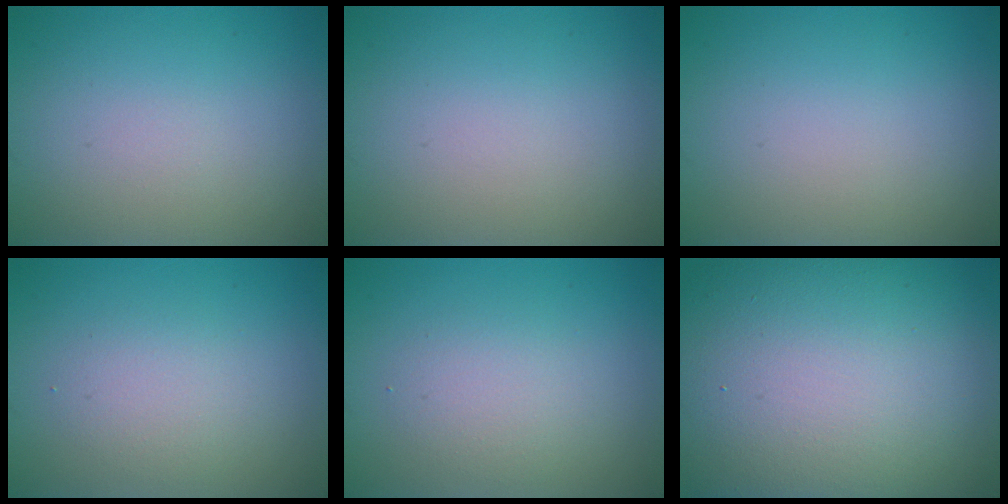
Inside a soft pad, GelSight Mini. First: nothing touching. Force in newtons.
{"total": 0.0}
{"total": 0.0}
{"total": 2.2, "press": 2.2, "slide": 0.0}
{"total": 2.3, "press": 2.3, "slide": 0.1}
{"total": 19.7, "press": 19.7, "slide": 0.7}